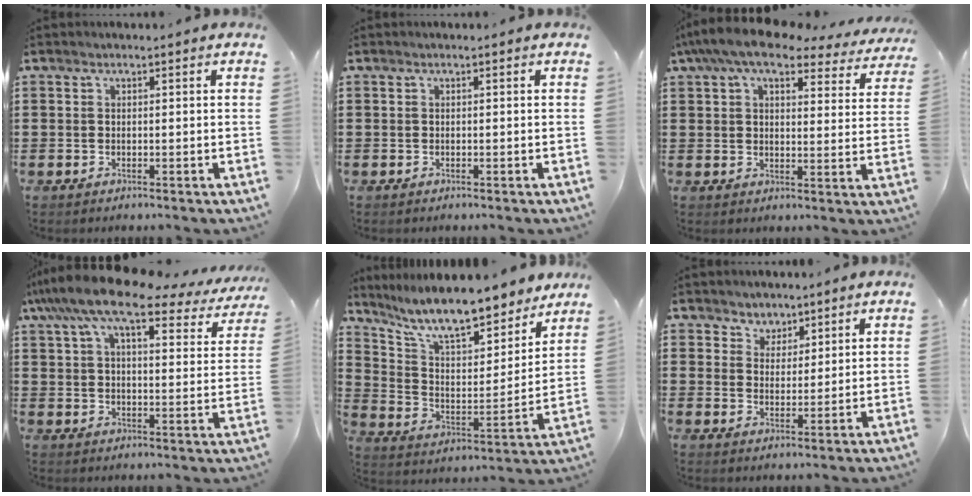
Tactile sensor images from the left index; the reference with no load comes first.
{"total": 0.0}
{"total": 8.2, "force": [6.5, 2.2, 4.5], "torque": [-0.103, -0.020, 0.114]}
{"total": 12.2, "force": [9.4, 2.9, 7.2], "torque": [-0.165, -0.032, 0.163]}
{"total": 11.0, "force": [9.6, 1.8, 5.1], "torque": [-0.131, -0.060, 0.162]}
{"total": 3.7, "force": [3.0, 2.1, -0.4], "torque": [-0.010, 0.003, 0.055]}